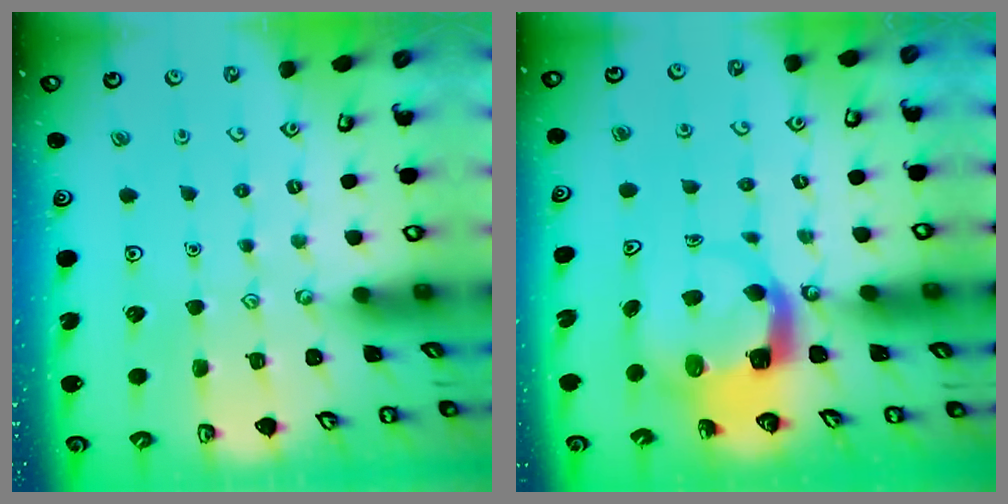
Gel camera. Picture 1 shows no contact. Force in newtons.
{"total": 6.2, "press": 6.2, "slide": 0.6}